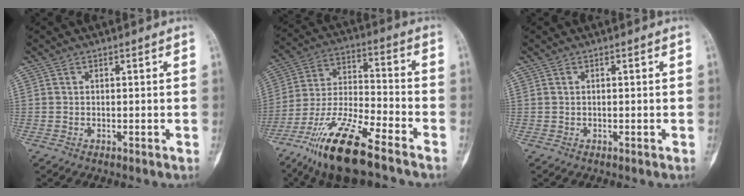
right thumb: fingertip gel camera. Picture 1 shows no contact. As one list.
[{"total": 17.9, "force": [-12.1, 4.4, 12.4], "torque": [-0.247, 0.055, -0.221]}, {"total": 0.0}]